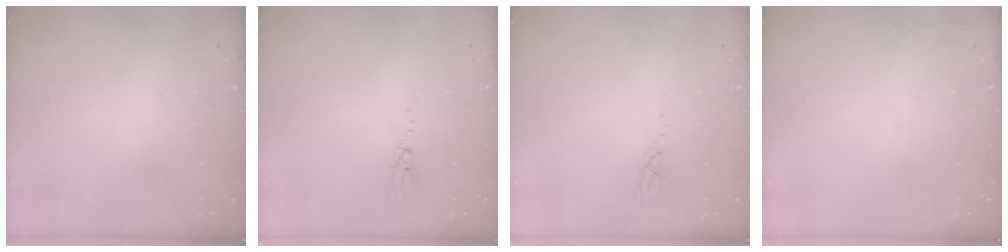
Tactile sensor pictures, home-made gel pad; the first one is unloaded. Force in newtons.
{"total": 14.6, "press": 5.0, "slide": 13.7}
{"total": 3.1, "press": 3.1, "slide": 0.3}
{"total": 2.8, "press": 2.6, "slide": 0.9}